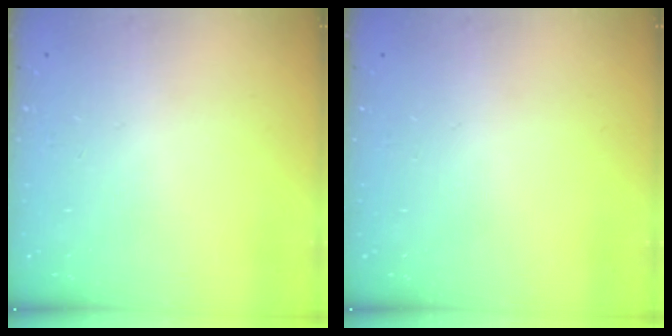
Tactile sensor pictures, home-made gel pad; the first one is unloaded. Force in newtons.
{"total": 0.0}